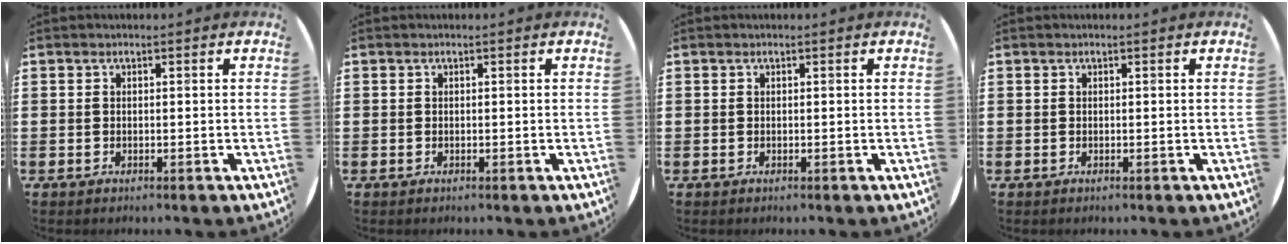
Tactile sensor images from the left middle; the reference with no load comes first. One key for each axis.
{"total": 0.0}
{"total": 0.0}
{"total": 0.0}